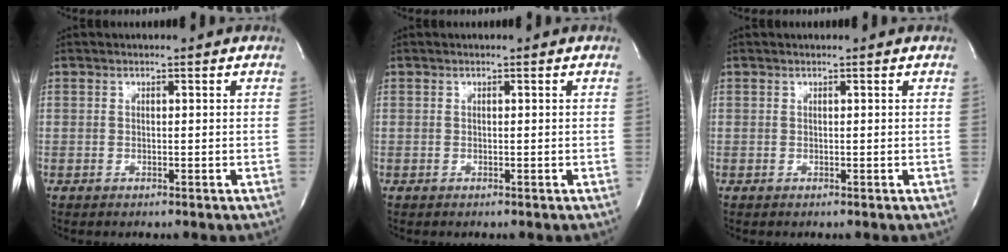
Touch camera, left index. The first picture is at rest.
{"total": 0.0}
{"total": 0.0}